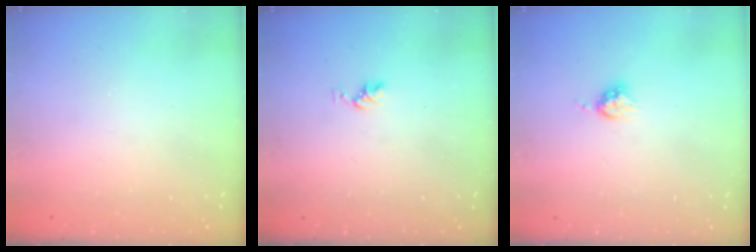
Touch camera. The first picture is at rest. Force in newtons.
{"total": 2.4, "press": 2.4, "slide": 0.4}
{"total": 5.1, "press": 5.1, "slide": 0.5}